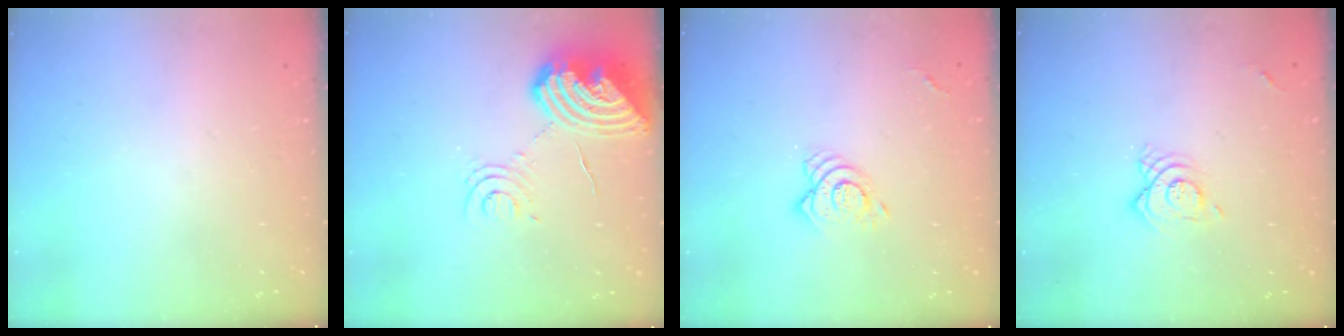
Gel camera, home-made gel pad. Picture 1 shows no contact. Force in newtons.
{"total": 14.5, "press": 14.4, "slide": 1.8}
{"total": 8.3, "press": 8.3, "slide": 0.8}
{"total": 8.1, "press": 8.0, "slide": 0.8}